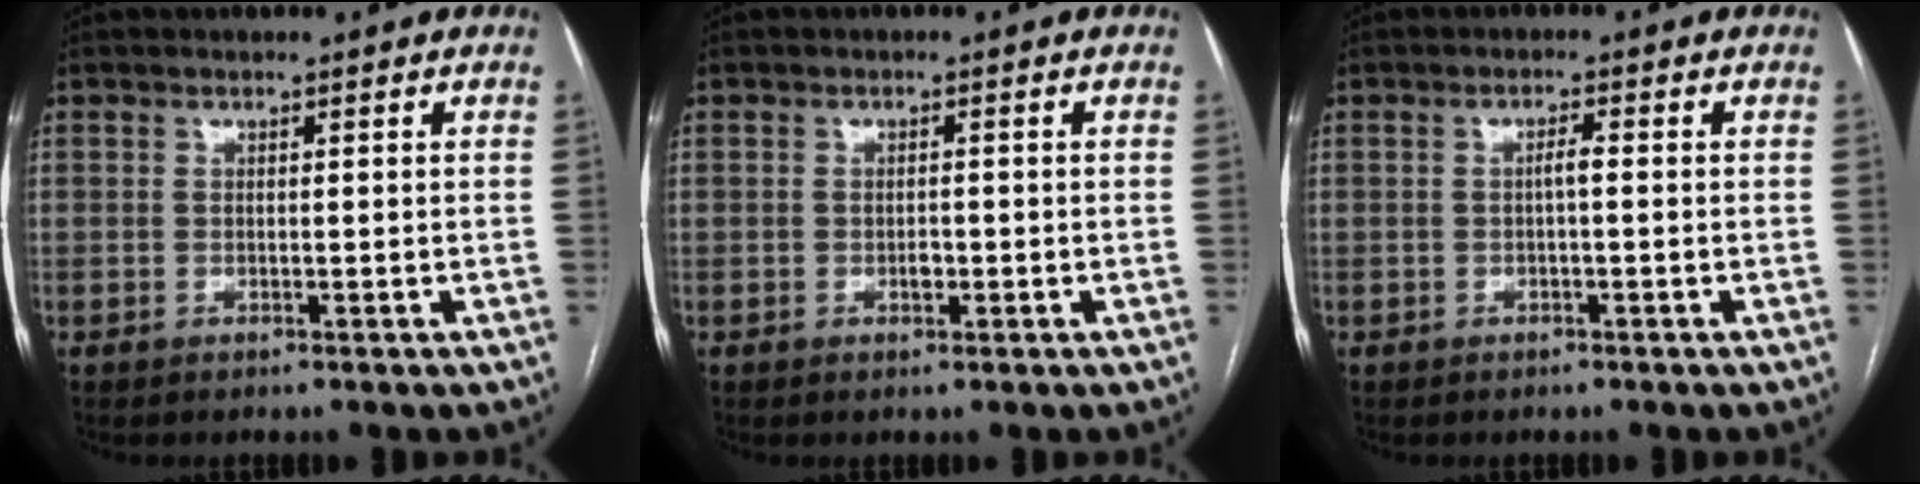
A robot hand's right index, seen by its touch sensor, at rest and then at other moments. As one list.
[{"total": 1.3, "force": [-0.5, 0.7, 1.1], "torque": [-0.019, 0.002, -0.006]}, {"total": 1.5, "force": [-0.2, 0.2, 1.5], "torque": [-0.026, 0.004, -0.002]}]